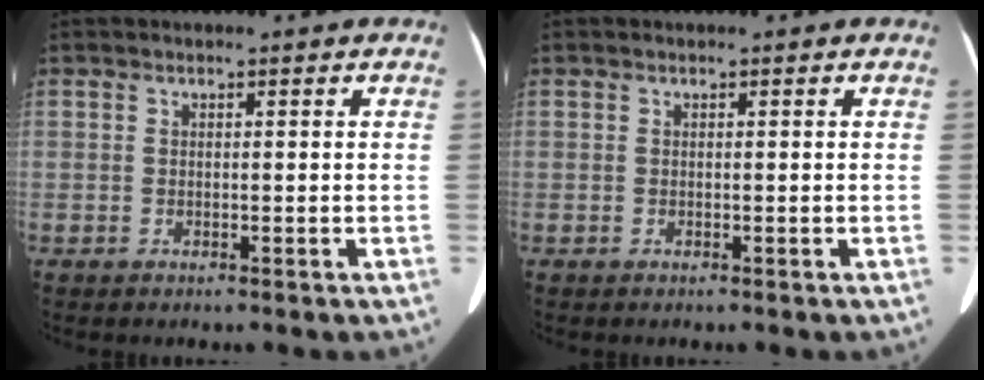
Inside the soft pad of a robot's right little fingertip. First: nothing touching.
{"total": 0.0}